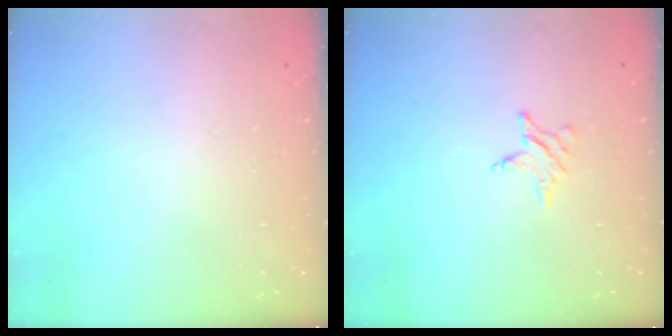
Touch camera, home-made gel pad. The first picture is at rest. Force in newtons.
{"total": 3.4, "press": 3.4, "slide": 0.4}